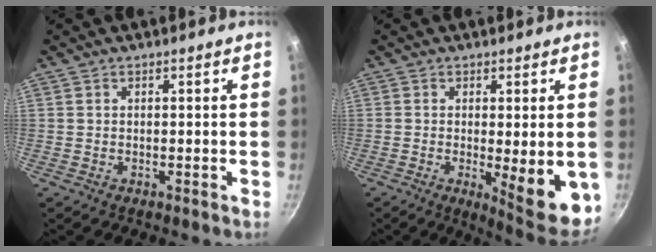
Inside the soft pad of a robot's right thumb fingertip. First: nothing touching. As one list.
[{"total": 10.8, "force": [-1.5, 2.7, 10.3], "torque": [-0.122, -0.016, -0.010]}]